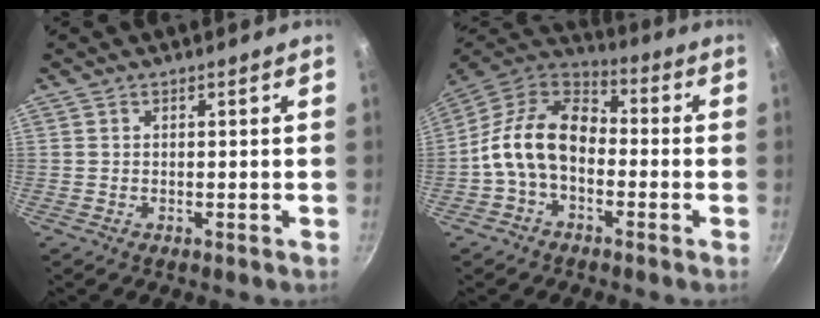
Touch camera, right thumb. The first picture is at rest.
{"total": 13.8, "force": [-2.0, 9.3, 10.0], "torque": [-0.155, 0.041, -0.057]}